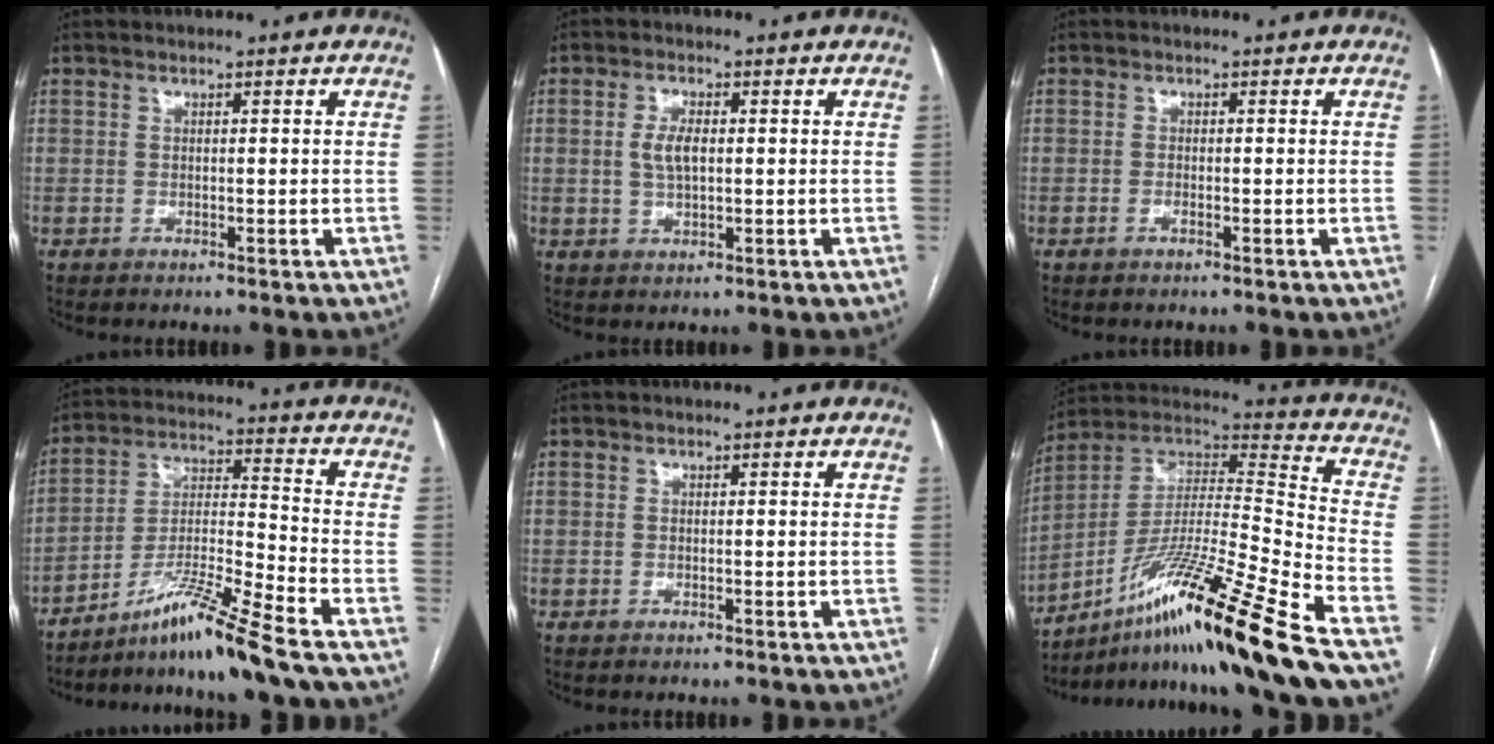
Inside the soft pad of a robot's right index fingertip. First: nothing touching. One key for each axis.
{"total": 3.8, "fx": 0.3, "fy": 1.6, "fz": 3.4, "tx": -0.073, "ty": 0.004, "tz": 0.009}
{"total": 0.8, "fx": -0.5, "fy": 0.1, "fz": 0.6, "tx": -0.014, "ty": 0.000, "tz": -0.008}
{"total": 11.3, "fx": -8.8, "fy": -1.9, "fz": 7.0, "tx": -0.142, "ty": -0.012, "tz": -0.156}
{"total": 0.0}
{"total": 22.8, "fx": -15.0, "fy": -2.0, "fz": 17.0, "tx": -0.296, "ty": -0.010, "tz": -0.267}